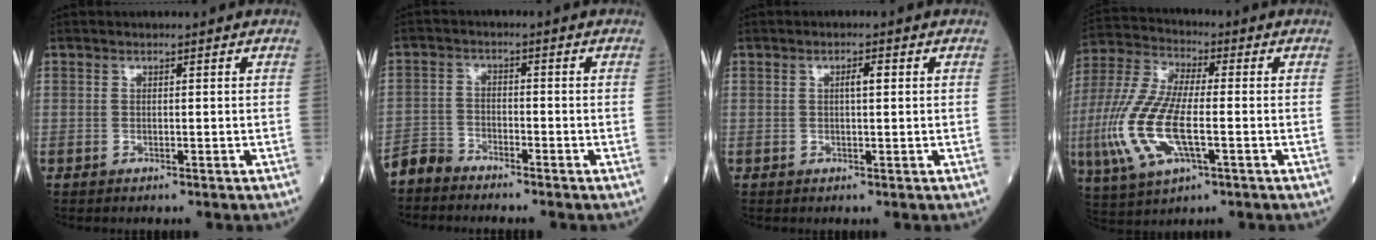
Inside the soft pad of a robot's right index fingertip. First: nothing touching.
{"total": 3.4, "force": [-3.3, 0.8, -0.1], "torque": [0.006, -0.006, -0.069]}
{"total": 1.7, "force": [0.4, 0.3, 1.6], "torque": [-0.027, 0.004, 0.005]}
{"total": 14.7, "force": [-3.2, 4.7, 13.6], "torque": [-0.308, -0.007, -0.061]}